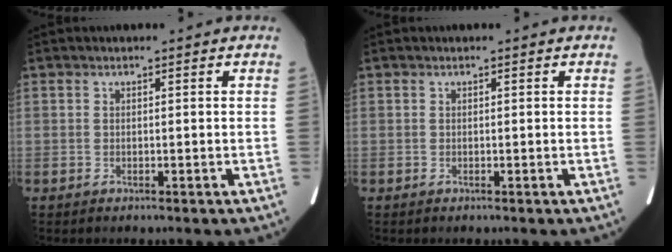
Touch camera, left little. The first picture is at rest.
{"total": 0.0}